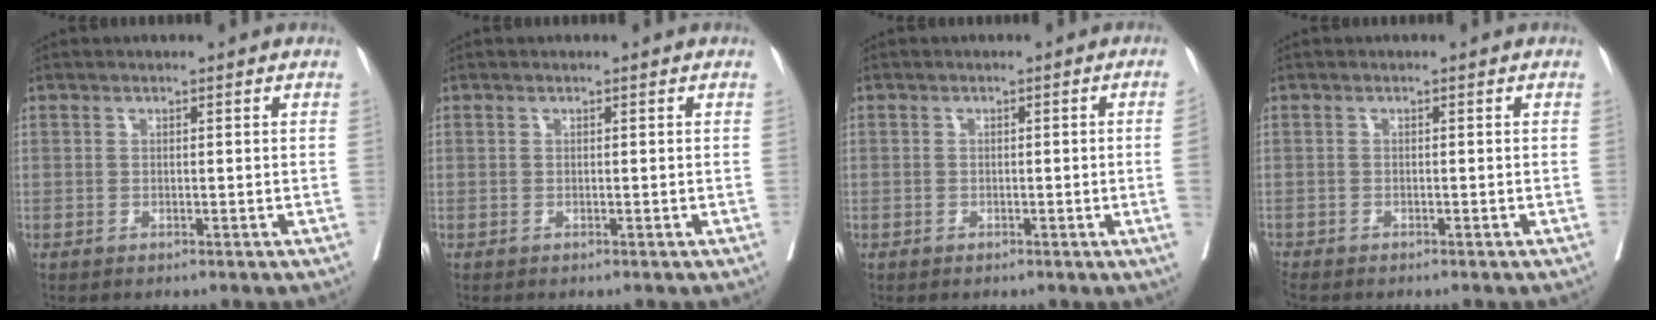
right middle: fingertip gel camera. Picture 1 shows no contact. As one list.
[{"total": 0.0}, {"total": 2.0, "force": [-0.2, -0.5, 1.9], "torque": [-0.024, 0.002, -0.004]}, {"total": 1.1, "force": [-1.0, 0.2, 0.2], "torque": [-0.011, -0.005, -0.021]}]